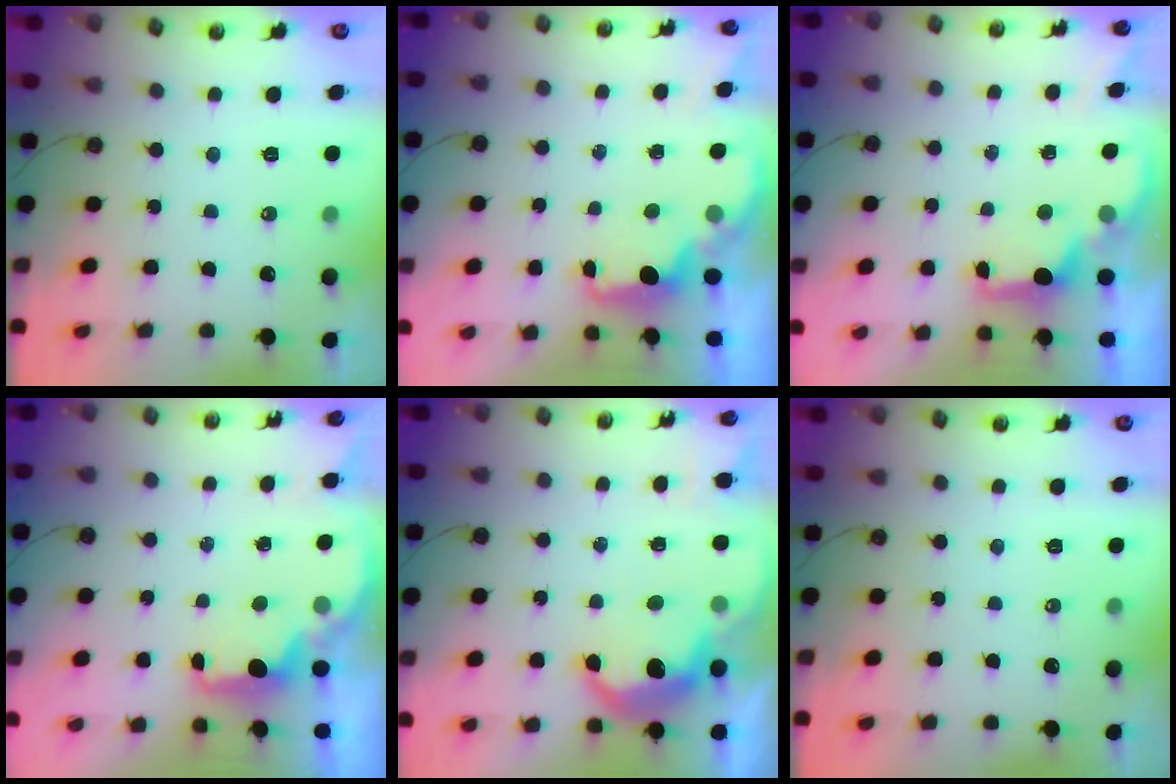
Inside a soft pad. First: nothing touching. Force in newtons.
{"total": 2.0, "press": 1.8, "slide": 0.8}
{"total": 1.9, "press": 1.7, "slide": 0.8}
{"total": 2.1, "press": 2.0, "slide": 0.6}
{"total": 11.1, "press": 11.1, "slide": 0.7}
{"total": 0.0}